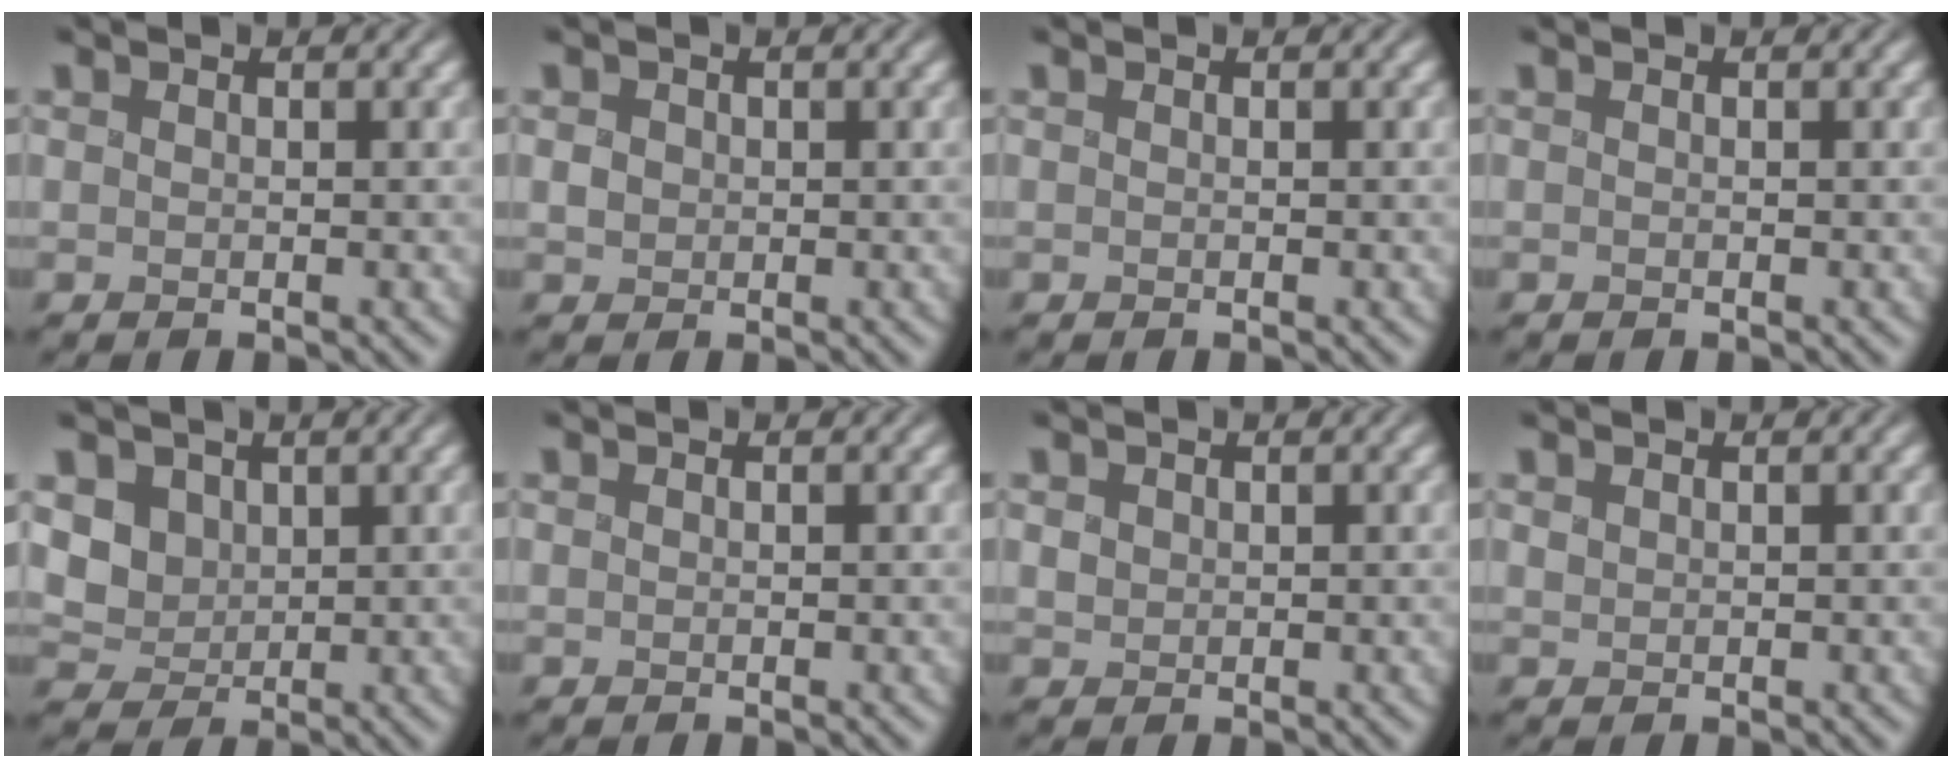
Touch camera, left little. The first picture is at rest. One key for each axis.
{"total": 1.1, "fx": -0.1, "fy": 1.0, "fz": 0.4, "tx": -0.007, "ty": -0.001, "tz": 0.000}
{"total": 0.0}
{"total": 0.0}
{"total": 3.7, "fx": 0.7, "fy": 3.2, "fz": 1.8, "tx": -0.044, "ty": -0.003, "tz": 0.006}
{"total": 0.0}
{"total": 0.9, "fx": 0.2, "fy": 0.9, "fz": 0.3, "tx": -0.007, "ty": -0.001, "tz": 0.006}
{"total": 0.5, "fx": 0.3, "fy": 0.4, "fz": 0.1, "tx": -0.005, "ty": 0.001, "tz": 0.010}